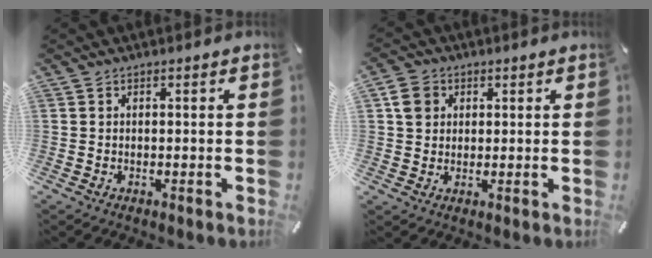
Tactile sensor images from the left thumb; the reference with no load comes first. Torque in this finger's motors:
{"motor_torque": [0.57, 0.77, 0.04, -0.12, 0.01]}